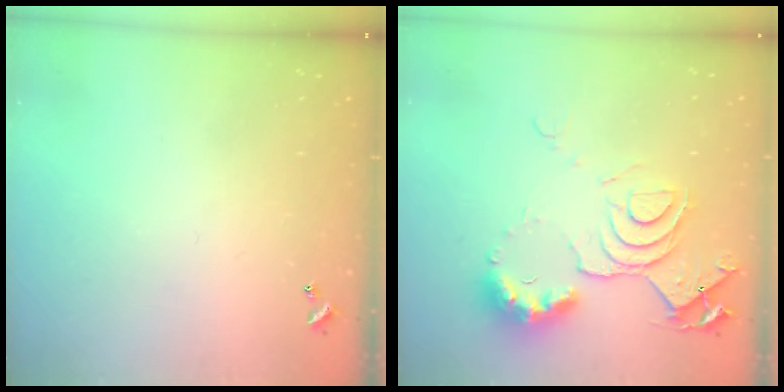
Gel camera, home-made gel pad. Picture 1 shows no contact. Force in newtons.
{"total": 12.1, "press": 12.0, "slide": 1.6}